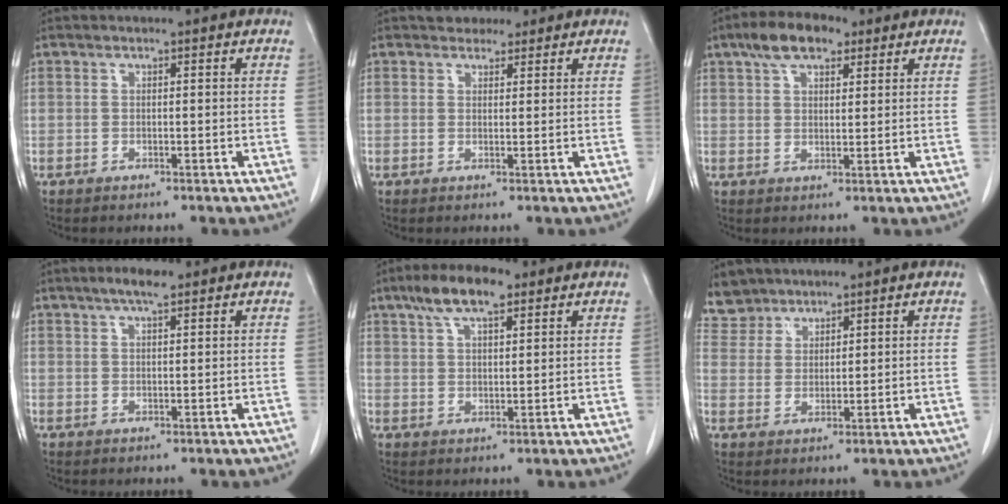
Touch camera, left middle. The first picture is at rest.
{"total": 2.8, "force": [2.3, 1.6, 0.6], "torque": [-0.010, 0.009, 0.034]}
{"total": 7.5, "force": [4.7, 3.3, 4.9], "torque": [-0.092, 0.023, 0.082]}
{"total": 3.3, "force": [2.4, 0.7, 2.2], "torque": [-0.045, 0.006, 0.041]}
{"total": 8.0, "force": [5.2, 2.4, 5.6], "torque": [-0.110, 0.017, 0.091]}
{"total": 4.8, "force": [4.2, 2.3, -0.5], "torque": [0.013, 0.006, 0.083]}